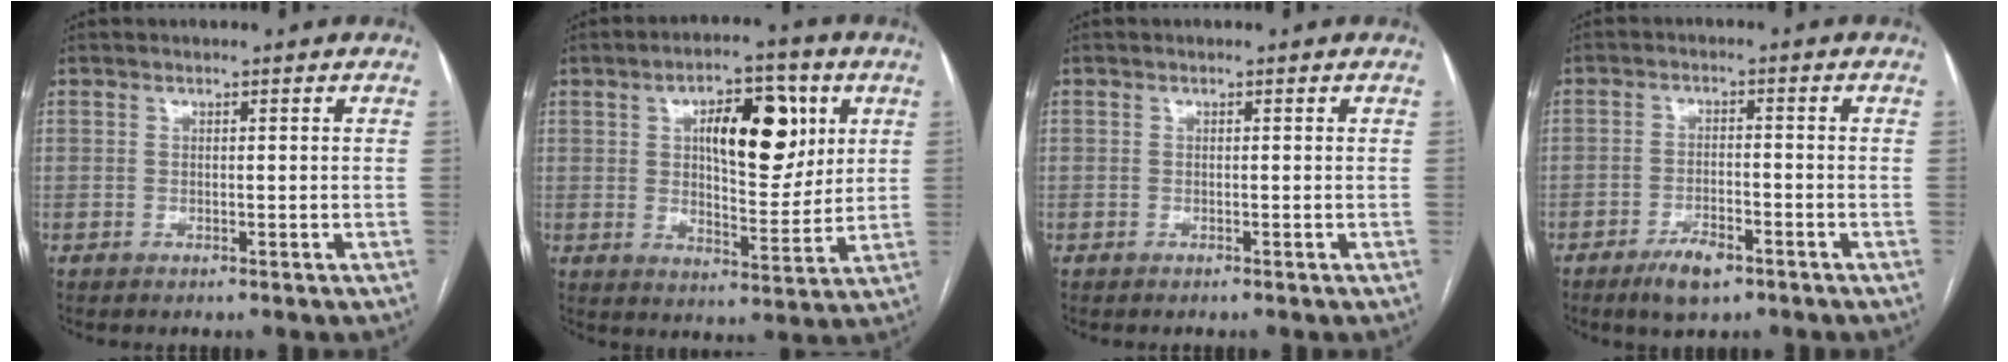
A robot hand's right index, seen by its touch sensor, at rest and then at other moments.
{"total": 12.8, "force": [4.3, 5.1, 10.9], "torque": [-0.161, 0.014, 0.071]}
{"total": 0.0}
{"total": 4.8, "force": [-3.2, 1.7, 3.2], "torque": [-0.060, -0.001, -0.052]}